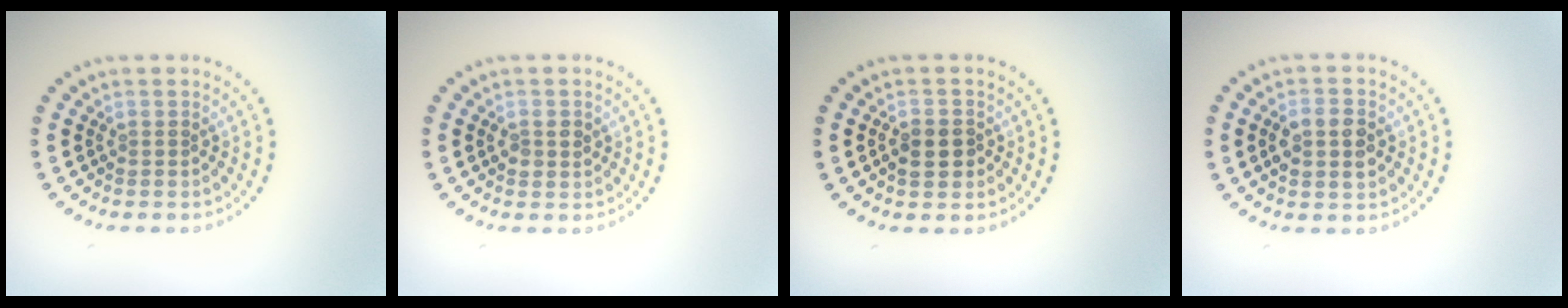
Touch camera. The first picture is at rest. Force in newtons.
{"total": 1.4, "press": 1.4, "slide": 0.2}
{"total": 2.5, "press": 2.5, "slide": 0.6}
{"total": 3.5, "press": 3.5, "slide": 0.2}